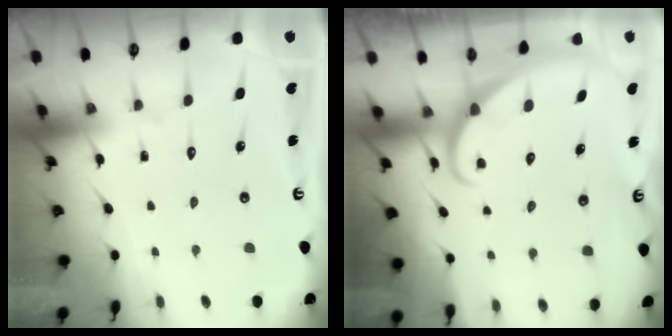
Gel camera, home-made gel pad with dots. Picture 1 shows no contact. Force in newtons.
{"total": 2.1, "press": 2.1, "slide": 0.0}